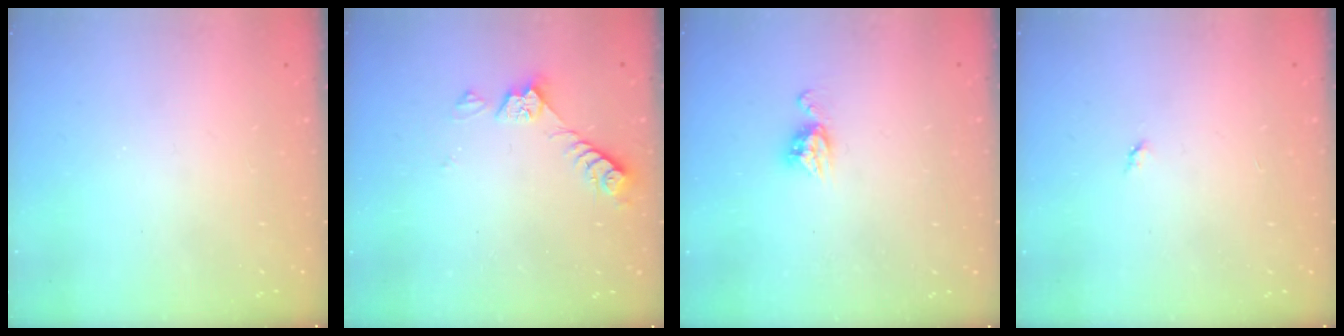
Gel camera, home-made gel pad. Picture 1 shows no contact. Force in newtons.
{"total": 4.9, "press": 4.8, "slide": 0.6}
{"total": 6.0, "press": 6.0, "slide": 0.4}
{"total": 2.8, "press": 2.8, "slide": 0.4}